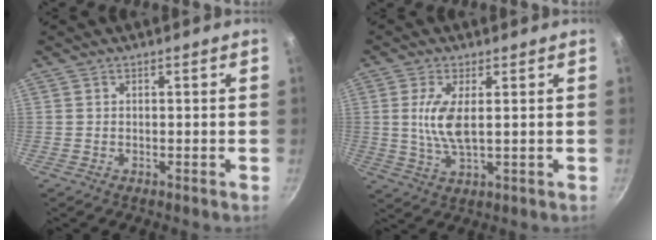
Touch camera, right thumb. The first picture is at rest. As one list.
[{"total": 6.8, "force": [1.0, 2.3, 6.4], "torque": [-0.134, -0.006, 0.021]}]